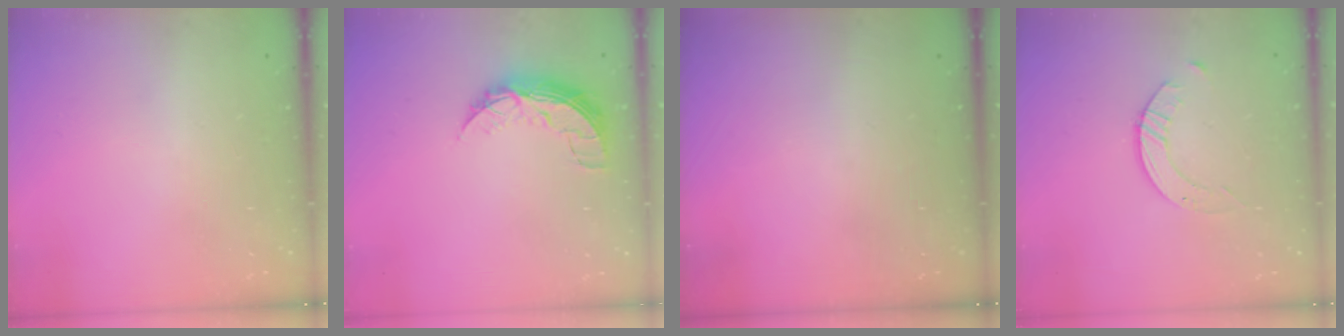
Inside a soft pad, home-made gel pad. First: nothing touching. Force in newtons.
{"total": 7.9, "press": 7.9, "slide": 0.6}
{"total": 0.0}
{"total": 2.6, "press": 2.6, "slide": 0.3}